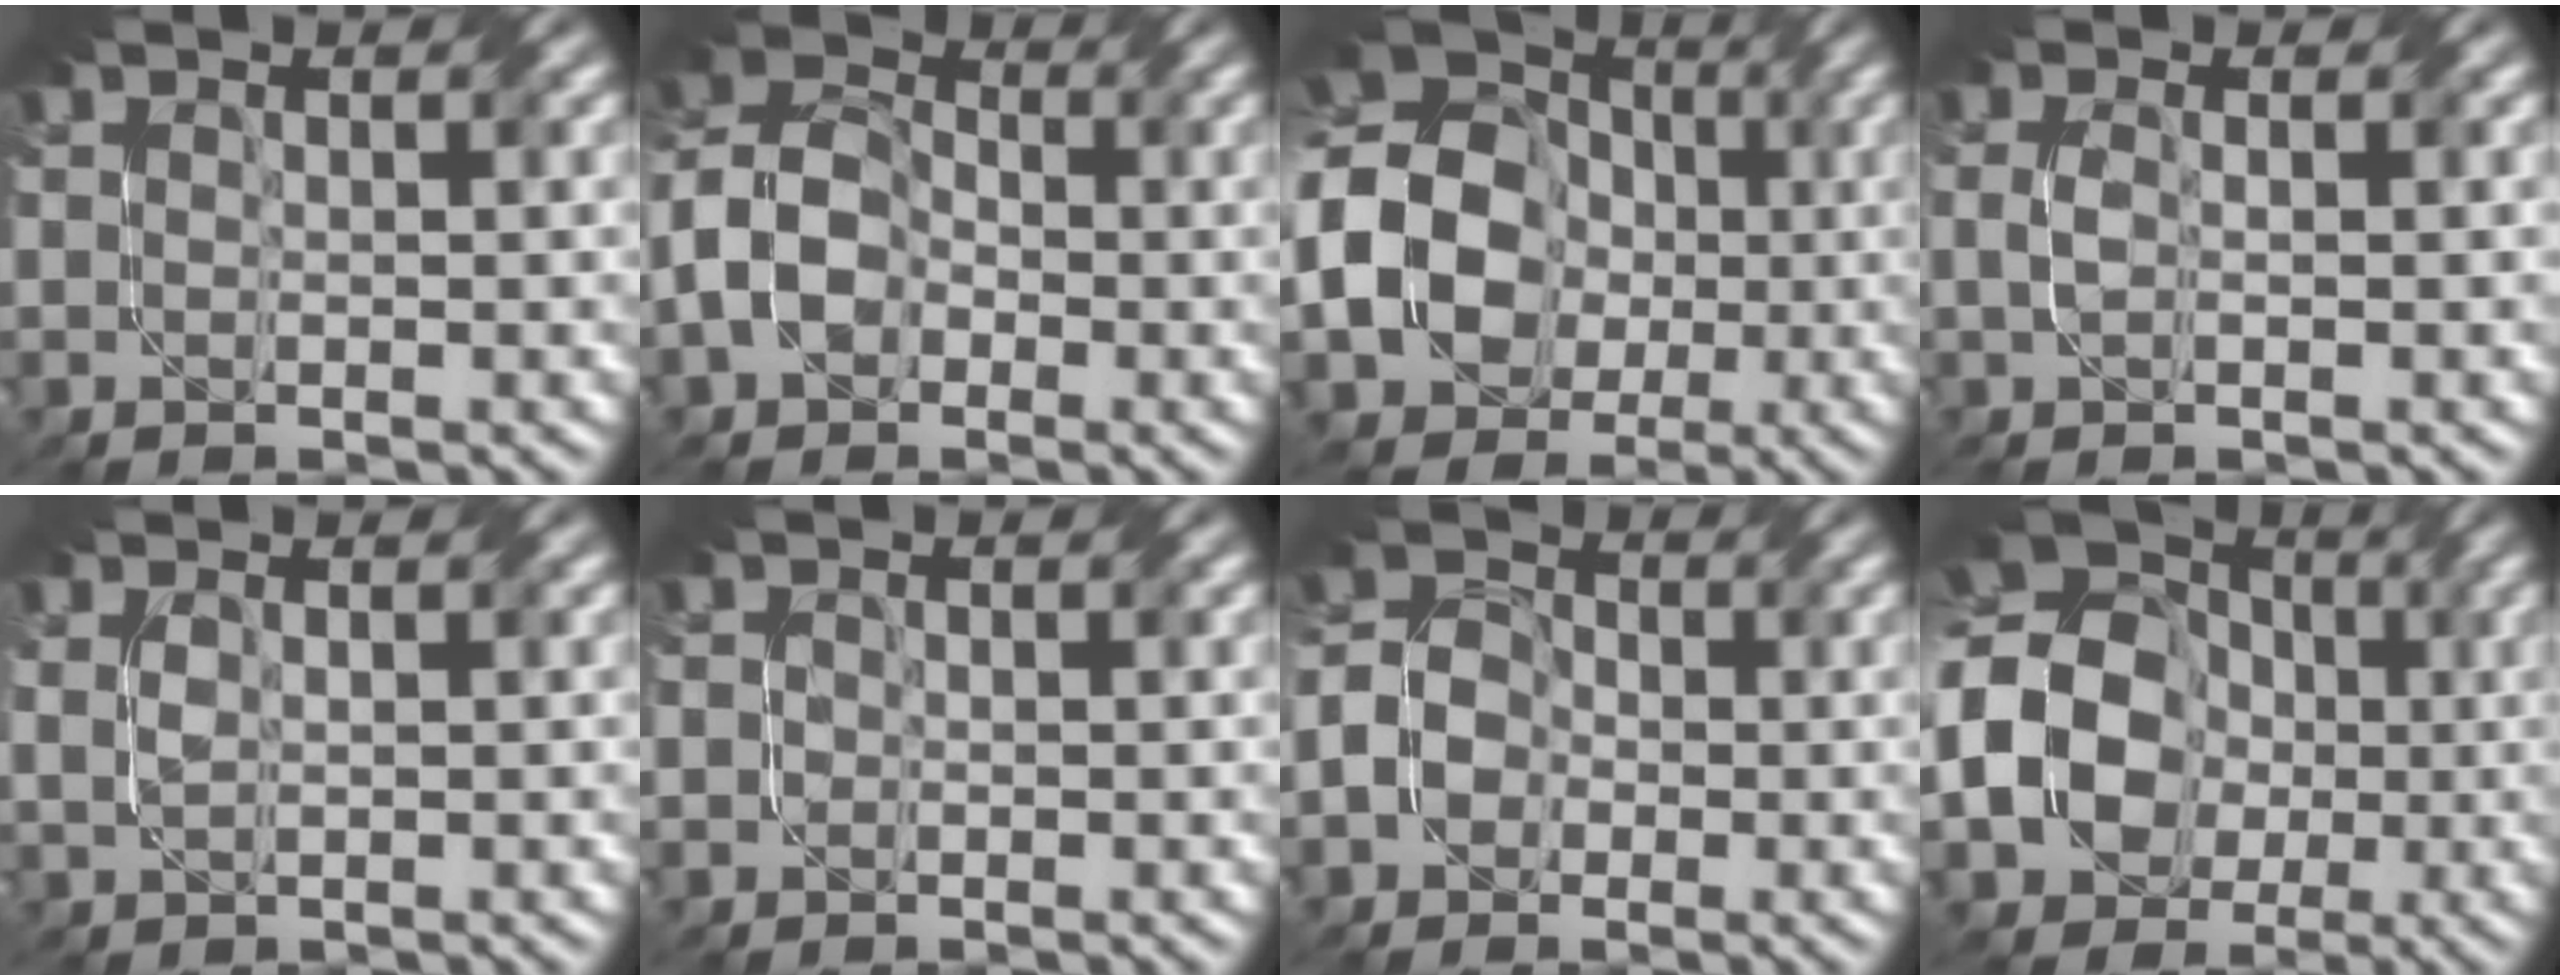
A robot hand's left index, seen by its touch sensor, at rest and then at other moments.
{"total": 6.1, "force": [-2.1, 4.4, 3.6], "torque": [-0.074, 0.012, -0.058]}
{"total": 14.7, "force": [-2.2, 12.2, 7.9], "torque": [-0.153, -0.013, -0.073]}
{"total": 1.1, "force": [-0.4, 0.4, 1.0], "torque": [-0.027, 0.001, -0.012]}
{"total": 1.0, "force": [0.2, 0.5, 0.8], "torque": [-0.021, -0.003, 0.008]}
{"total": 1.1, "force": [0.0, 1.1, 0.1], "torque": [0.001, -0.005, -0.006]}
{"total": 4.5, "force": [-1.7, 3.6, 2.2], "torque": [-0.038, 0.001, -0.039]}
{"total": 14.8, "force": [-2.2, 12.4, 7.7], "torque": [-0.156, -0.010, -0.077]}